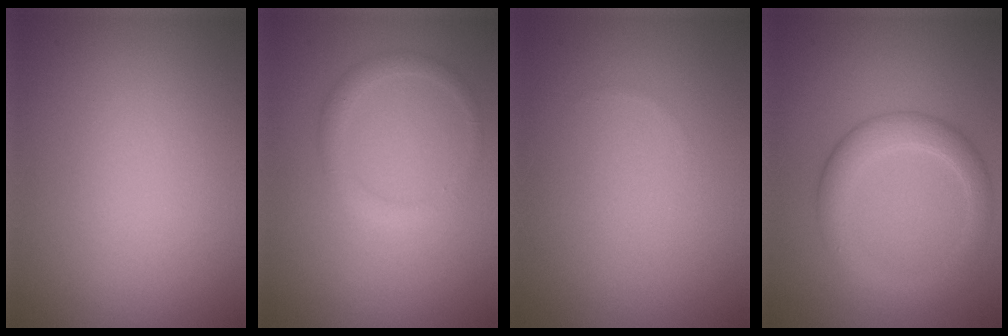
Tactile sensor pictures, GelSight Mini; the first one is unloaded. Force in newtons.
{"total": 1.5, "press": 1.5, "slide": 0.1}
{"total": 0.0}
{"total": 3.5, "press": 3.5, "slide": 0.3}